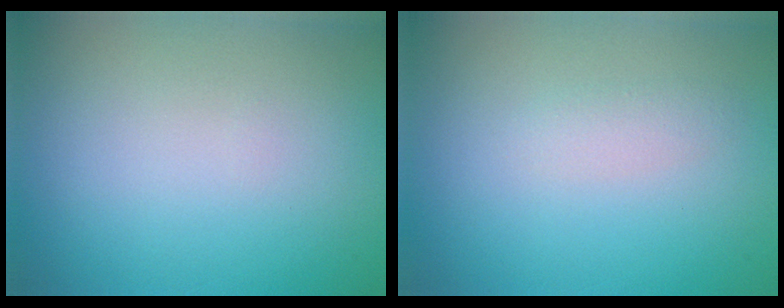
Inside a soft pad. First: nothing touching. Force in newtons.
{"total": 1.0, "press": 1.0, "slide": 0.0}